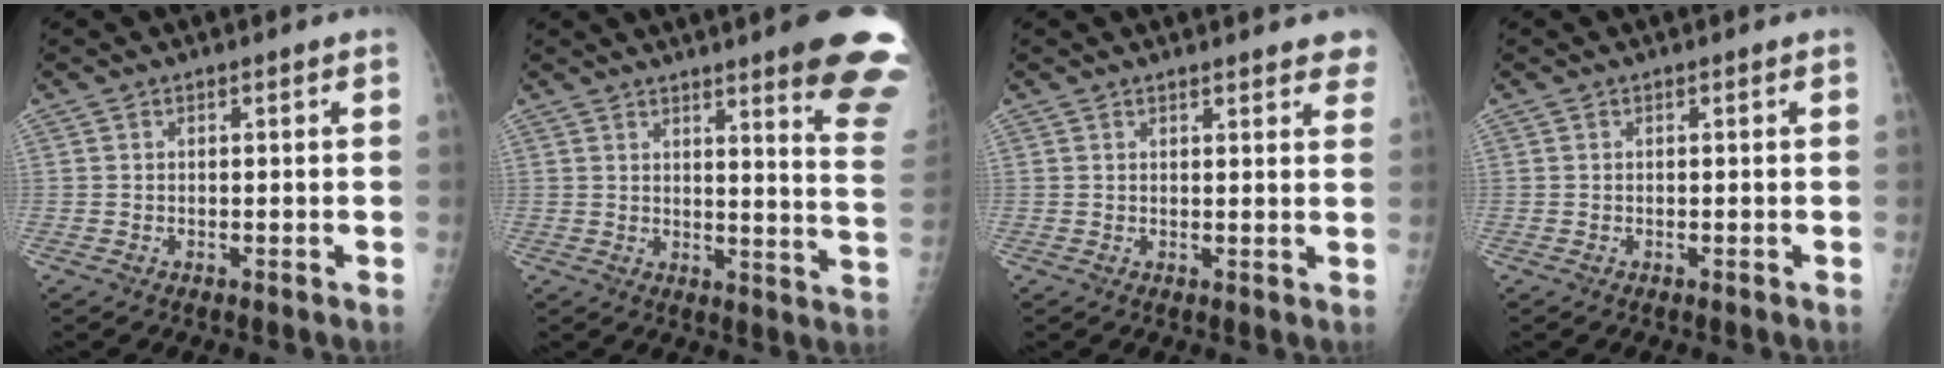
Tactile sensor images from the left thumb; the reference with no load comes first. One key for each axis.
{"total": 16.8, "fx": 11.6, "fy": 1.4, "fz": 12.1, "tx": -0.123, "ty": -0.077, "tz": 0.130}
{"total": 6.4, "fx": 5.5, "fy": 1.7, "fz": 2.9, "tx": -0.006, "ty": -0.018, "tz": 0.054}
{"total": 0.0}